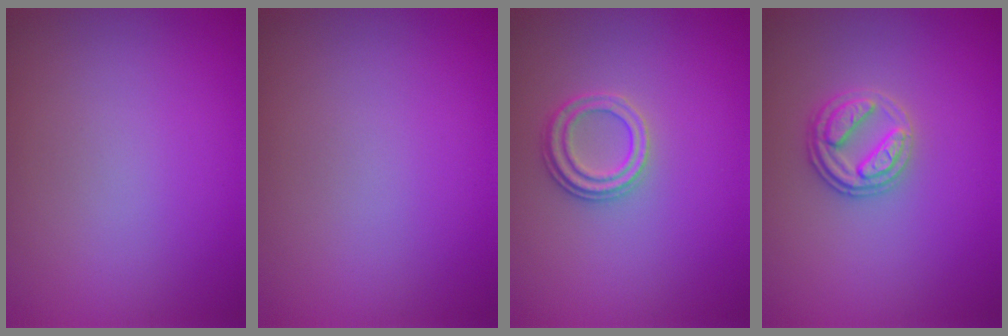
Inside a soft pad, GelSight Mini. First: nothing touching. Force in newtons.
{"total": 0.0}
{"total": 2.3, "press": 2.1, "slide": 1.0}
{"total": 2.6, "press": 2.4, "slide": 1.0}